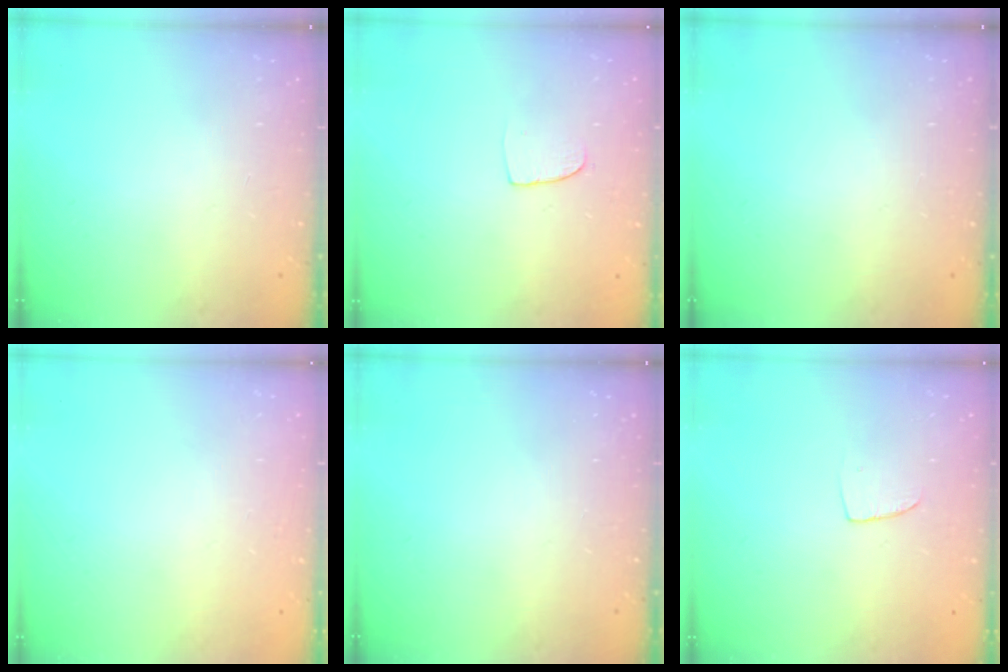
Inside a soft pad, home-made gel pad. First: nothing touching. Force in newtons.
{"total": 6.0, "press": 6.0, "slide": 0.4}
{"total": 0.0}
{"total": 0.0}
{"total": 0.0}
{"total": 3.1, "press": 3.1, "slide": 0.2}